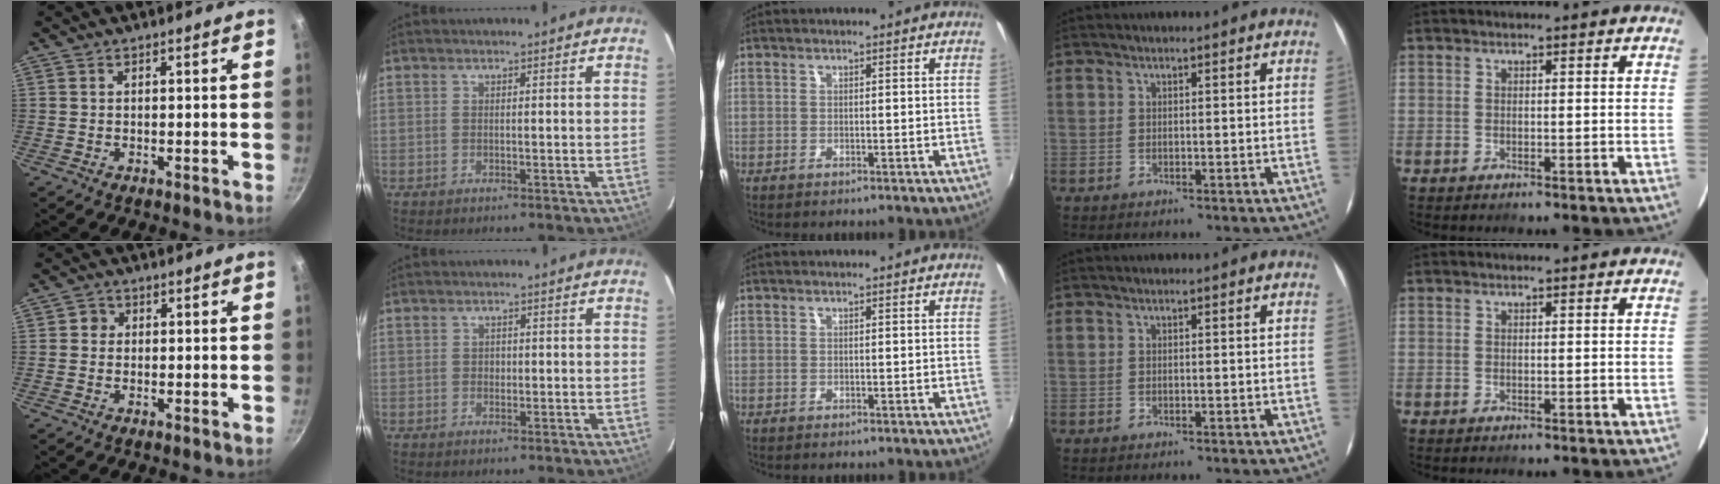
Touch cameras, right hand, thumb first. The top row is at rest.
{"thumb": {"total": 1.9, "force": [0.1, 1.8, 0.5], "torque": [0.003, 0.002, -0.004]}, "index": {"total": 1.1, "force": [-0.2, 1.1, 0.2], "torque": [0.000, 0.001, -0.002]}}